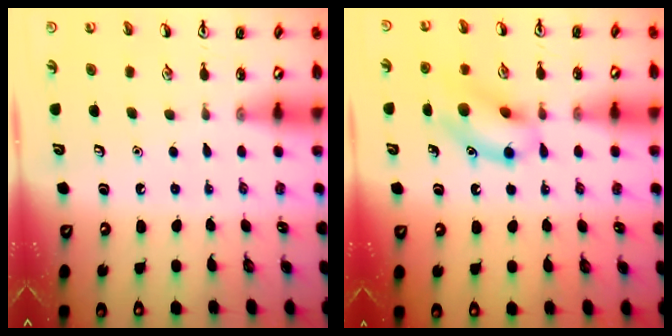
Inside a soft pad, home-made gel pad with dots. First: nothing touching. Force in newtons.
{"total": 12.8, "press": 12.7, "slide": 1.3}